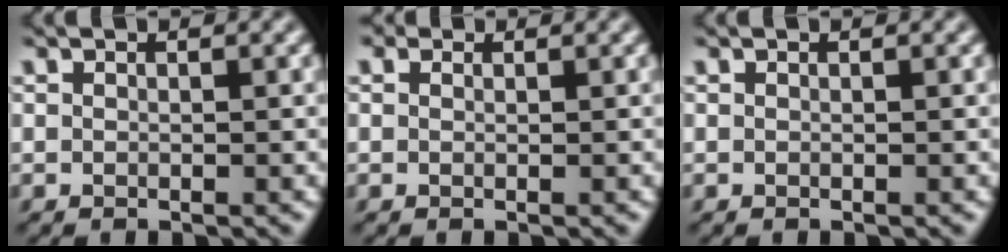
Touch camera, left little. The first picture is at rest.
{"total": 1.1, "force": [0.6, 0.8, 0.4], "torque": [-0.009, 0.000, 0.001]}
{"total": 0.0}